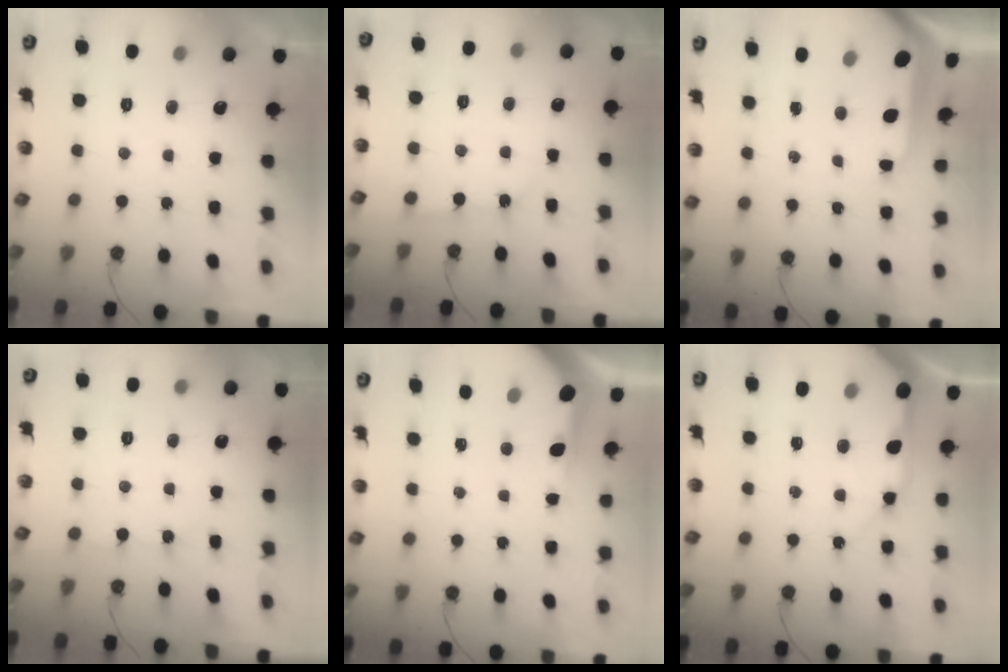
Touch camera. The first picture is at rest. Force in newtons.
{"total": 4.3, "press": 4.3, "slide": 0.5}
{"total": 9.5, "press": 9.4, "slide": 0.9}
{"total": 1.5, "press": 1.5, "slide": 0.2}
{"total": 5.0, "press": 5.0, "slide": 0.1}
{"total": 14.6, "press": 14.4, "slide": 2.4}